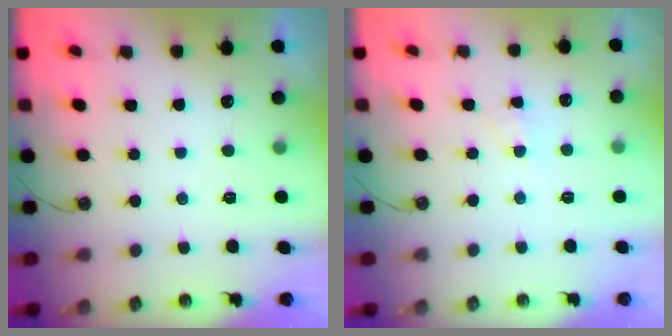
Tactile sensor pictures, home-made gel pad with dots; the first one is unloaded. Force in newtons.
{"total": 4.6, "press": 4.6, "slide": 0.6}